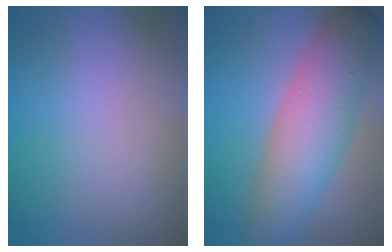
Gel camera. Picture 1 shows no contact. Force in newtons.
{"total": 8.1, "press": 8.1, "slide": 0.3}